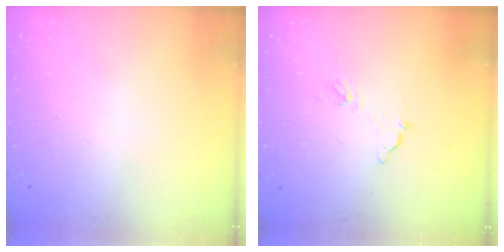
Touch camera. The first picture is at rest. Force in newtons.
{"total": 6.4, "press": 6.3, "slide": 0.5}